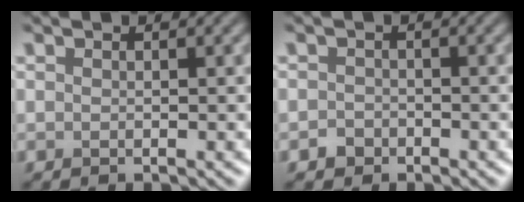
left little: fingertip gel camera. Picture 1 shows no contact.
{"total": 1.1, "force": [-0.7, 0.9, 0.2], "torque": [0.003, 0.001, -0.014]}